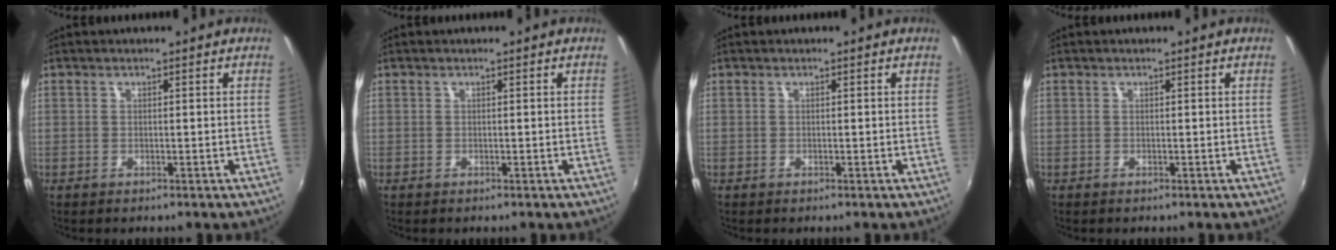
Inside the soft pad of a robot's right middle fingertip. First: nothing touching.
{"total": 0.0}
{"total": 0.0}
{"total": 0.0}